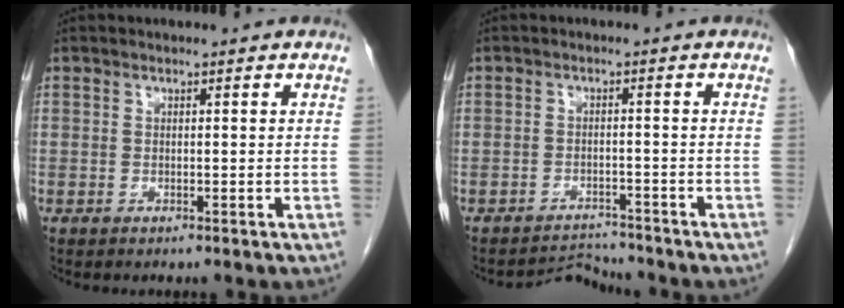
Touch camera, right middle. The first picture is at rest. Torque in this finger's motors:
{"motor_torque": [-1.22, 0.04, -0.16, -0.11]}